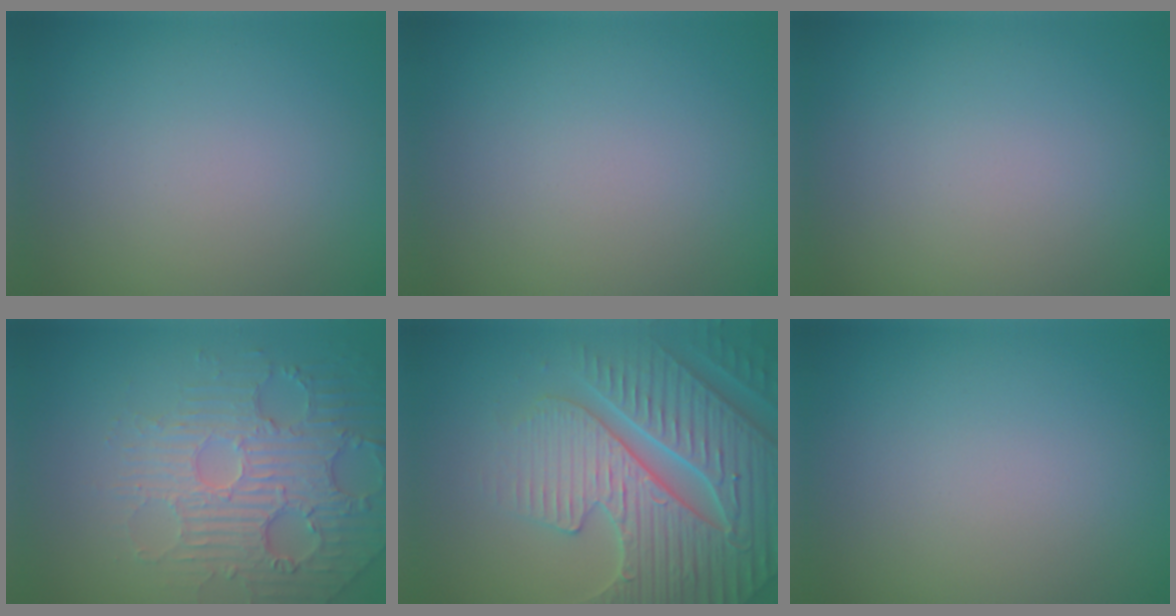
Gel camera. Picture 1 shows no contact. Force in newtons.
{"total": 0.0}
{"total": 0.0}
{"total": 4.8, "press": 4.3, "slide": 2.2}
{"total": 7.5, "press": 7.3, "slide": 1.8}
{"total": 0.0}